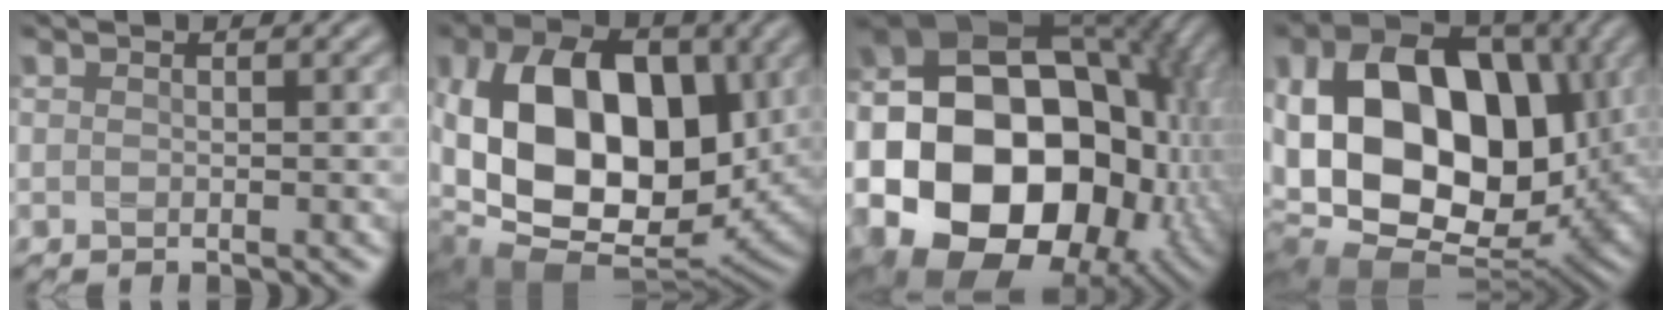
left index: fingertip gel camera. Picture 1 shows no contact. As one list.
[{"total": 14.5, "force": [1.2, 9.4, 11.0], "torque": [-0.186, 0.001, 0.021]}, {"total": 23.3, "force": [-4.3, 18.9, 13.0], "torque": [-0.244, -0.007, -0.103]}, {"total": 18.8, "force": [0.3, 13.0, 13.5], "torque": [-0.268, -0.017, 0.028]}]